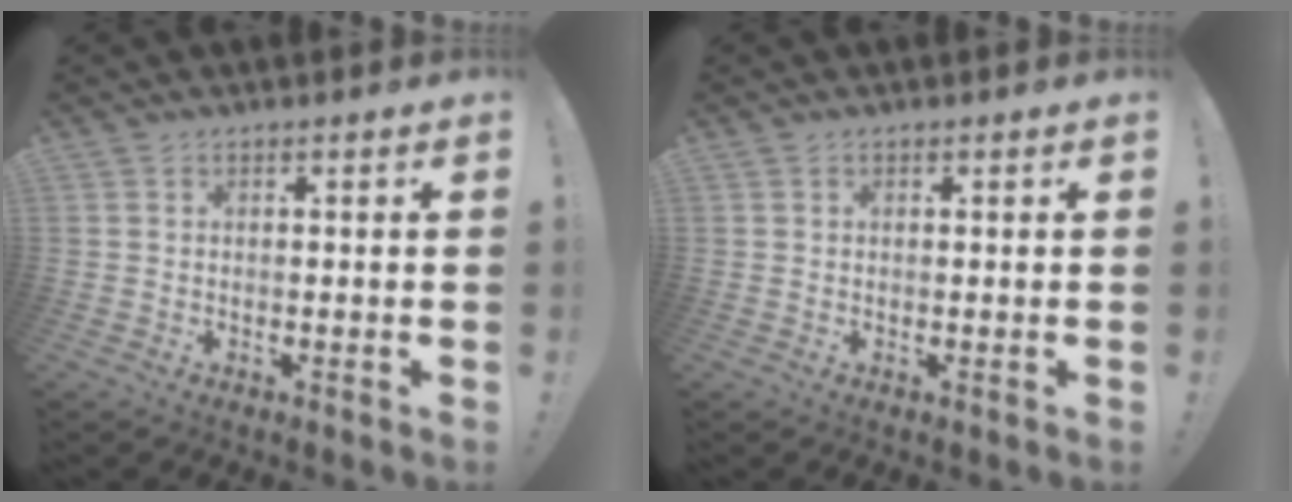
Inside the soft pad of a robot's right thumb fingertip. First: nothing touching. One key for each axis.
{"total": 0.0}